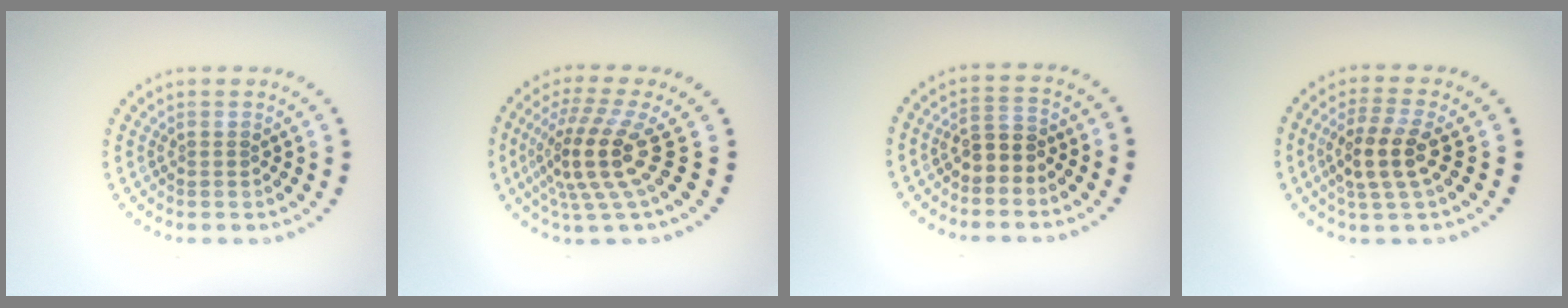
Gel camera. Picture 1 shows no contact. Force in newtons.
{"total": 5.0, "press": 3.5, "slide": 3.6}
{"total": 2.4, "press": 2.2, "slide": 1.0}
{"total": 3.7, "press": 3.4, "slide": 1.5}